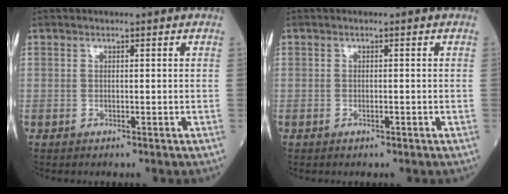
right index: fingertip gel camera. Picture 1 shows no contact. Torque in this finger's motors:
{"motor_torque": [0.04, -0.08, 0.04, 0.01]}